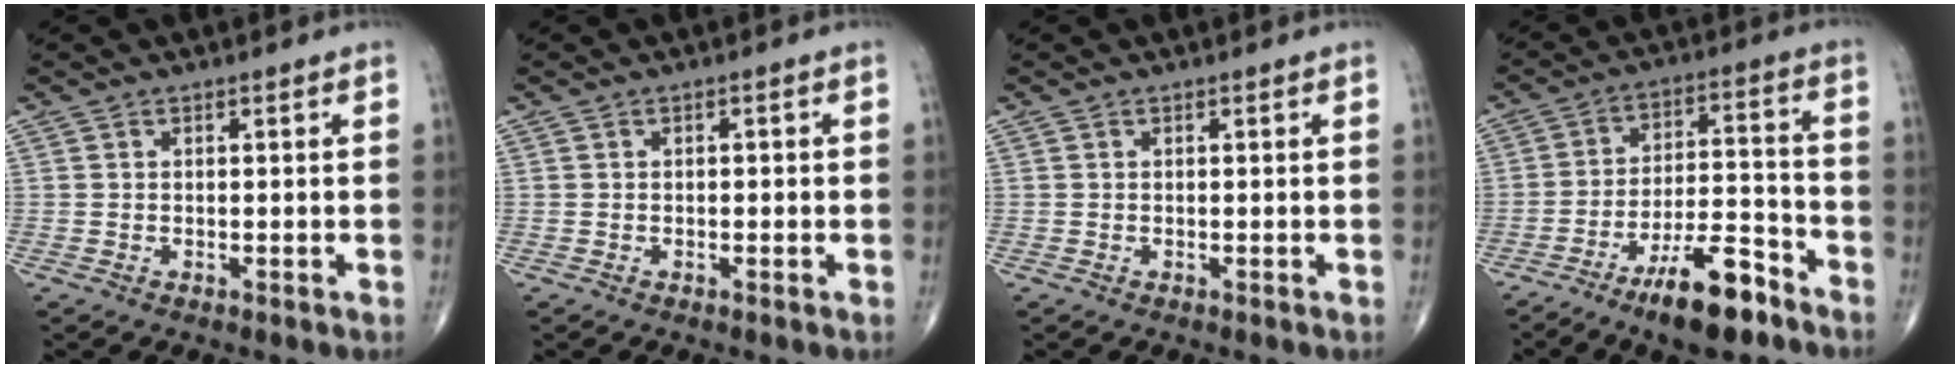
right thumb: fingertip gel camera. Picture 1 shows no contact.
{"total": 0.9, "force": [-0.1, 0.6, 0.6], "torque": [0.003, 0.002, -0.006]}
{"total": 0.0}
{"total": 13.0, "force": [-8.7, 4.0, 8.8], "torque": [-0.138, 0.066, -0.148]}